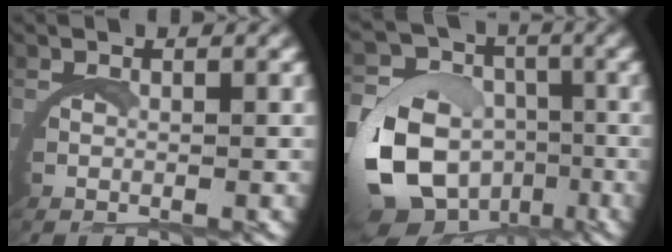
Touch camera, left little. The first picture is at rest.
{"total": 11.0, "force": [-3.2, 9.2, 5.1], "torque": [-0.119, -0.054, -0.048]}